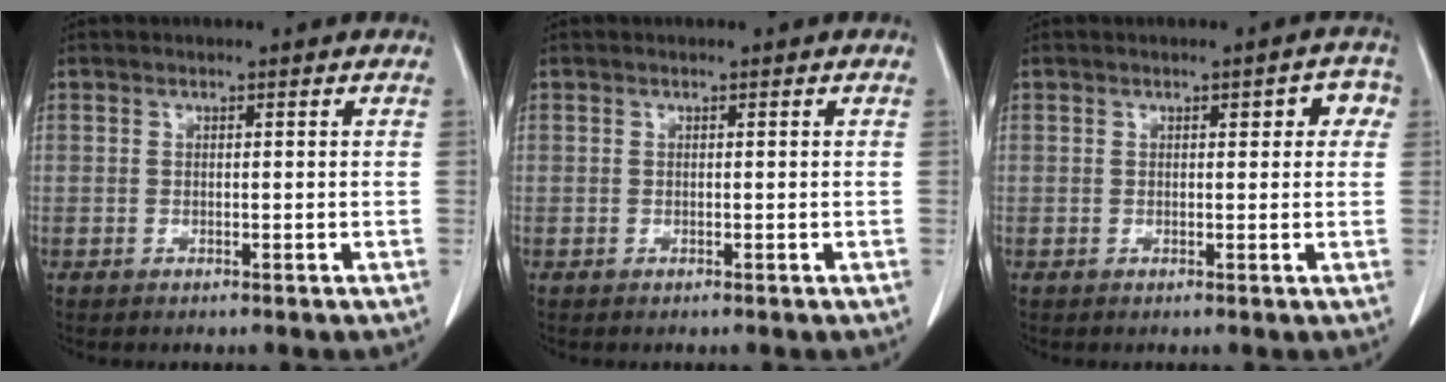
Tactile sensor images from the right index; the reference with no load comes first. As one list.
[{"total": 0.0}, {"total": 3.3, "force": [1.0, 1.4, 2.8], "torque": [-0.023, 0.014, 0.007]}]